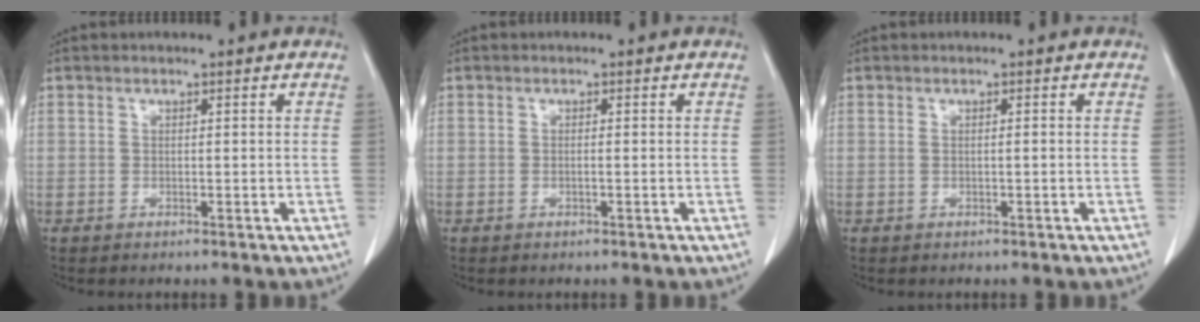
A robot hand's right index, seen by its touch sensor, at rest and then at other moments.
{"total": 0.5, "force": [-0.1, 0.0, 0.5], "torque": [-0.009, 0.000, -0.002]}
{"total": 0.5, "force": [0.0, 0.0, 0.5], "torque": [-0.011, 0.000, 0.001]}